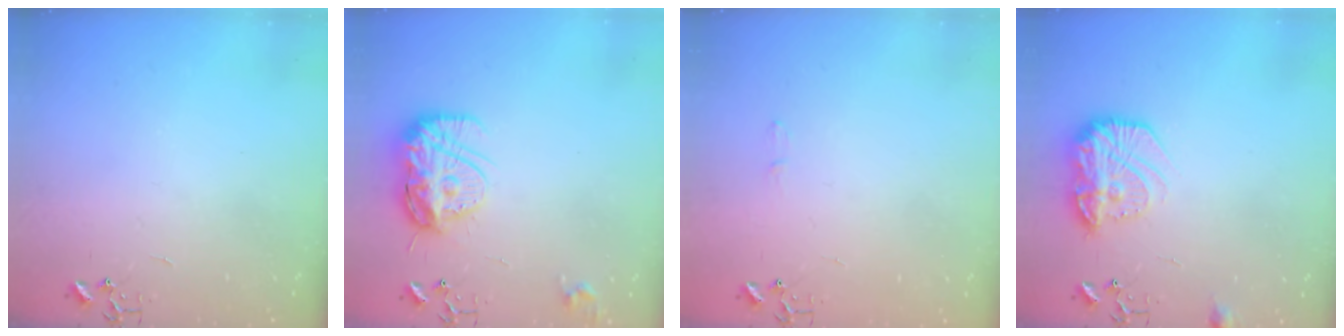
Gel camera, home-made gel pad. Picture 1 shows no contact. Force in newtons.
{"total": 14.9, "press": 14.8, "slide": 1.2}
{"total": 4.5, "press": 4.5, "slide": 0.4}
{"total": 15.3, "press": 15.2, "slide": 1.0}